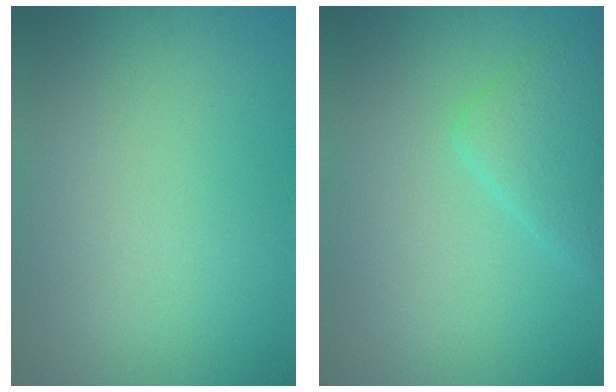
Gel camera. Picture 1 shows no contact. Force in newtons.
{"total": 3.3, "press": 3.3, "slide": 0.1}